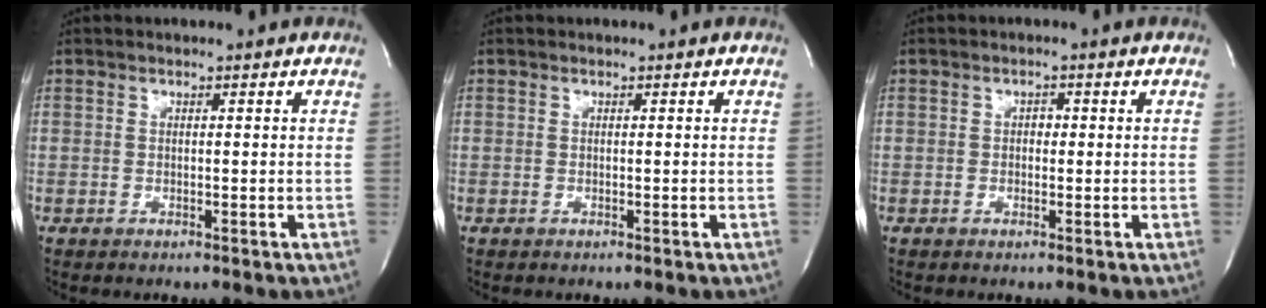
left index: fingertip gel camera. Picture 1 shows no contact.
{"total": 0.0}
{"total": 1.2, "force": [0.1, 0.8, 0.8], "torque": [-0.009, 0.004, -0.002]}